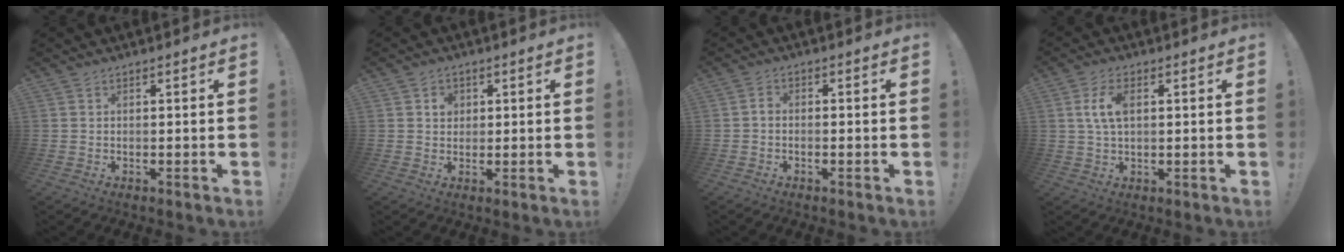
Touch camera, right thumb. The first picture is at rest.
{"total": 3.0, "force": [1.0, 2.6, 1.1], "torque": [-0.006, -0.004, 0.014]}
{"total": 1.6, "force": [-1.3, 0.5, 0.9], "torque": [-0.018, 0.009, -0.022]}
{"total": 6.6, "force": [1.4, 3.5, 5.4], "torque": [-0.108, 0.005, 0.024]}